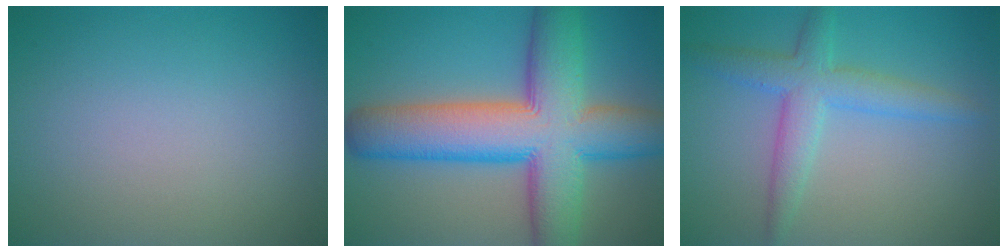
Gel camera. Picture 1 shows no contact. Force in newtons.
{"total": 12.6, "press": 12.6, "slide": 0.5}
{"total": 4.0, "press": 4.0, "slide": 0.2}